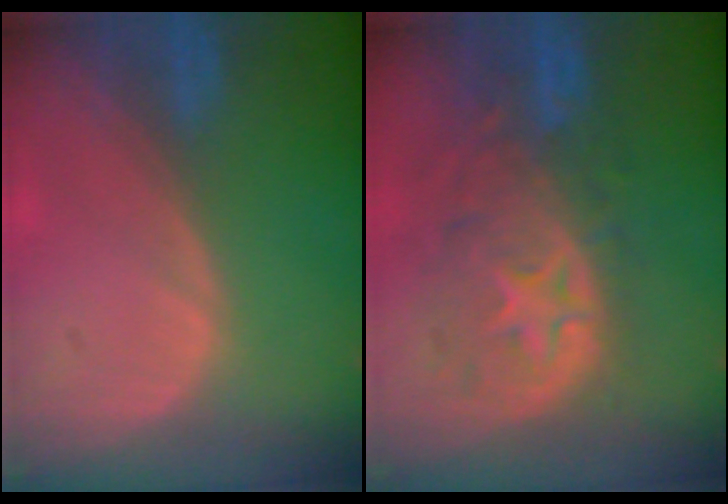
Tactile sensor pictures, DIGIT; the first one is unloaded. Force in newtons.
{"total": 10.8, "press": 9.7, "slide": 4.8}